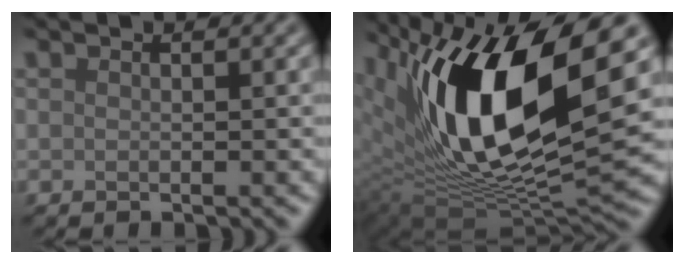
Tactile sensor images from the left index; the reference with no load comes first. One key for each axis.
{"total": 15.4, "fx": 5.1, "fy": 6.2, "fz": 13.2, "tx": -0.232, "ty": -0.009, "tz": 0.087}